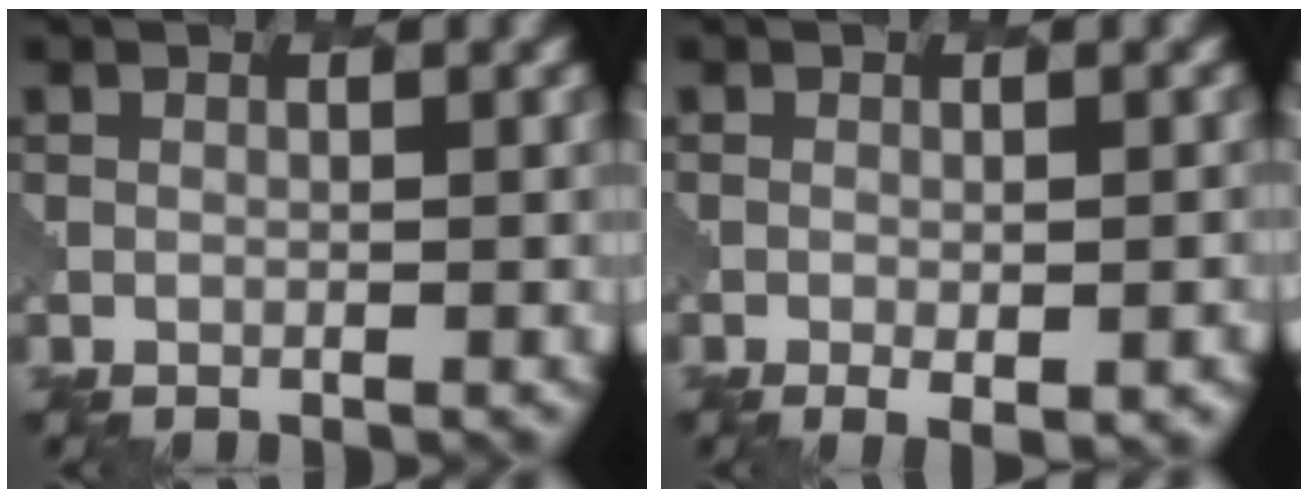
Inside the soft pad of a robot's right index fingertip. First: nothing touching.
{"total": 3.2, "force": [-1.3, 1.0, 2.8], "torque": [-0.035, -0.007, -0.007]}